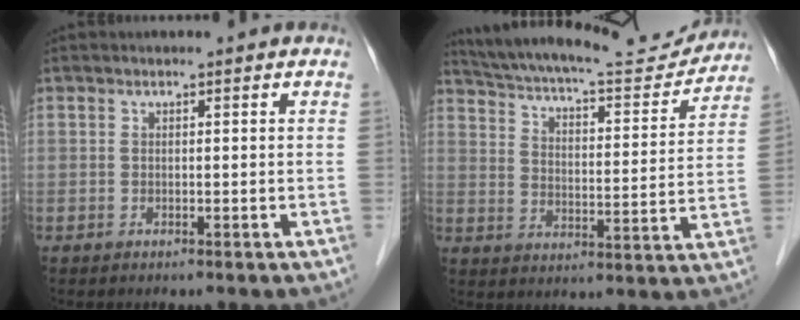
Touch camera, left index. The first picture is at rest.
{"total": 19.6, "force": [18.4, 2.8, 6.3], "torque": [-0.108, -0.010, 0.259]}